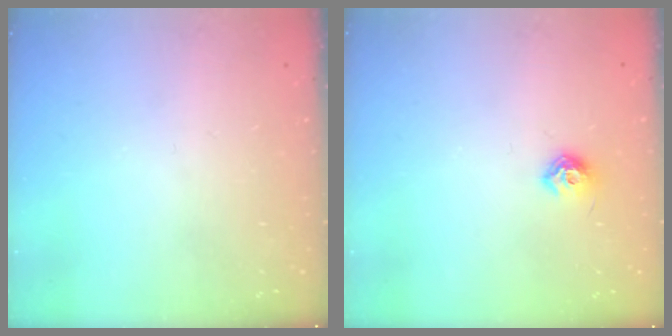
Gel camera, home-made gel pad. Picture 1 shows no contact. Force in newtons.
{"total": 7.9, "press": 7.8, "slide": 0.9}